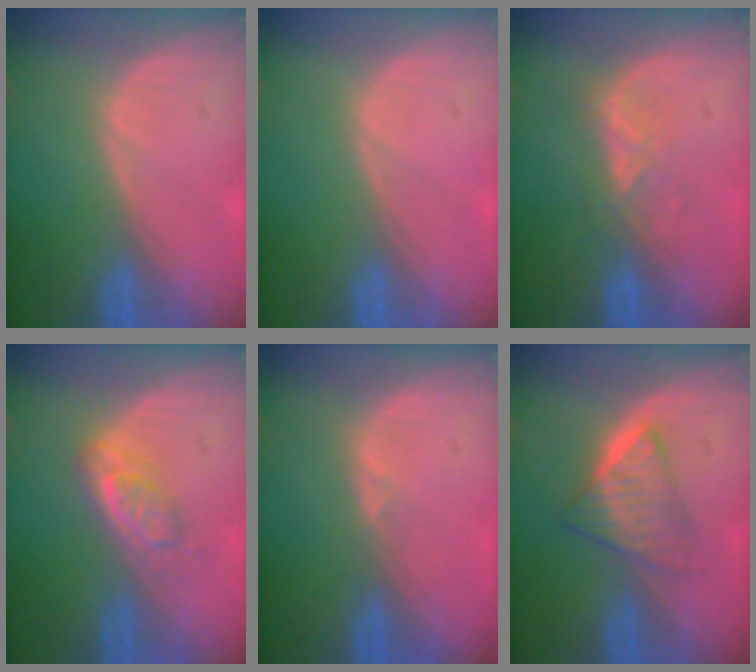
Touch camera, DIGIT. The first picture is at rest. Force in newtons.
{"total": 0.0}
{"total": 3.4, "press": 3.3, "slide": 0.6}
{"total": 4.1, "press": 4.1, "slide": 0.5}
{"total": 0.7, "press": 0.6, "slide": 0.3}
{"total": 6.2, "press": 5.4, "slide": 3.2}